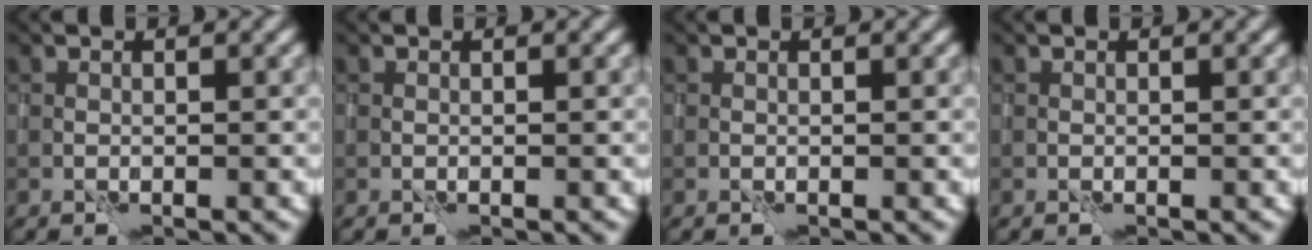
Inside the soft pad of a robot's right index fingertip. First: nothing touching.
{"total": 0.0}
{"total": 0.0}
{"total": 0.0}